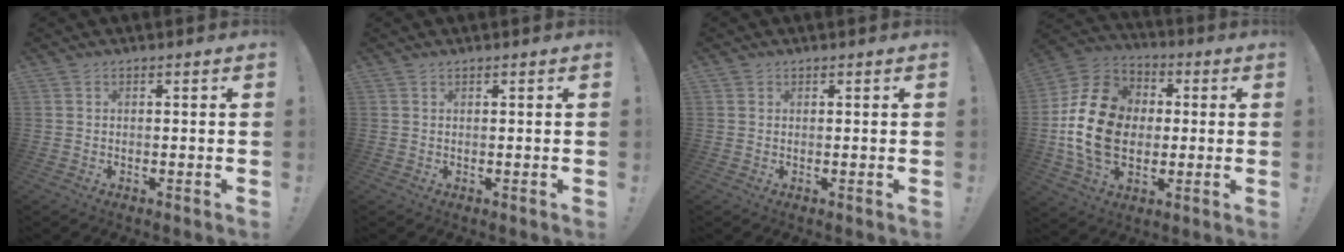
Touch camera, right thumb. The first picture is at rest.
{"total": 0.6, "force": [0.6, -0.2, 0.1], "torque": [0.005, -0.003, 0.009]}
{"total": 0.8, "force": [0.8, 0.2, 0.0], "torque": [0.009, -0.004, 0.014]}
{"total": 20.9, "force": [-0.7, 16.0, 13.4], "torque": [-0.244, 0.027, -0.001]}